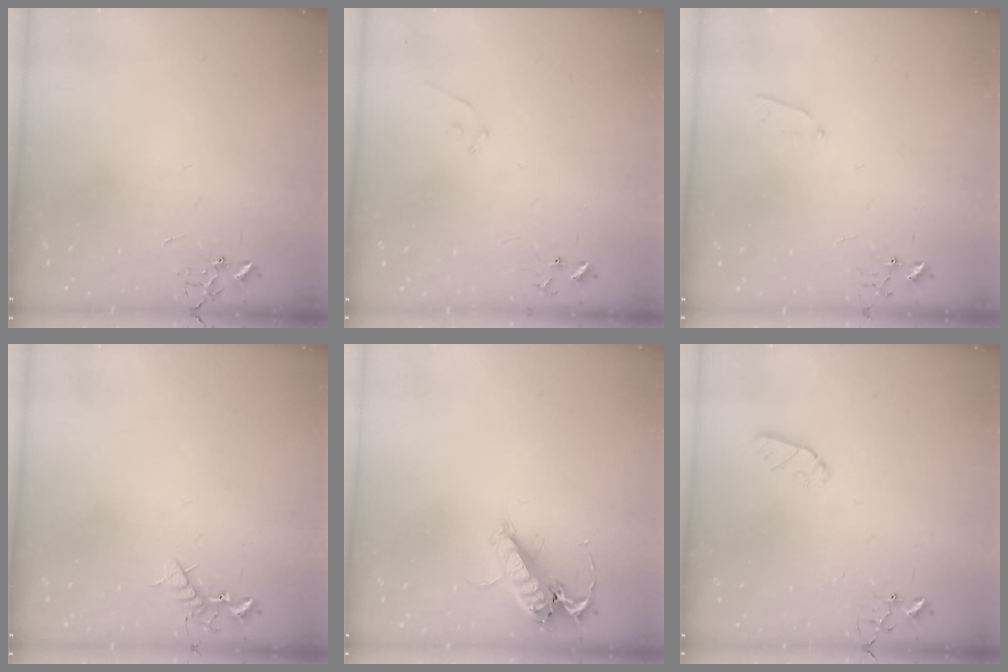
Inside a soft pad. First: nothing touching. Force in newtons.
{"total": 5.3, "press": 5.3, "slide": 0.4}
{"total": 3.9, "press": 3.9, "slide": 0.6}
{"total": 7.0, "press": 6.9, "slide": 1.1}
{"total": 14.1, "press": 14.0, "slide": 1.8}
{"total": 4.4, "press": 4.4, "slide": 0.6}